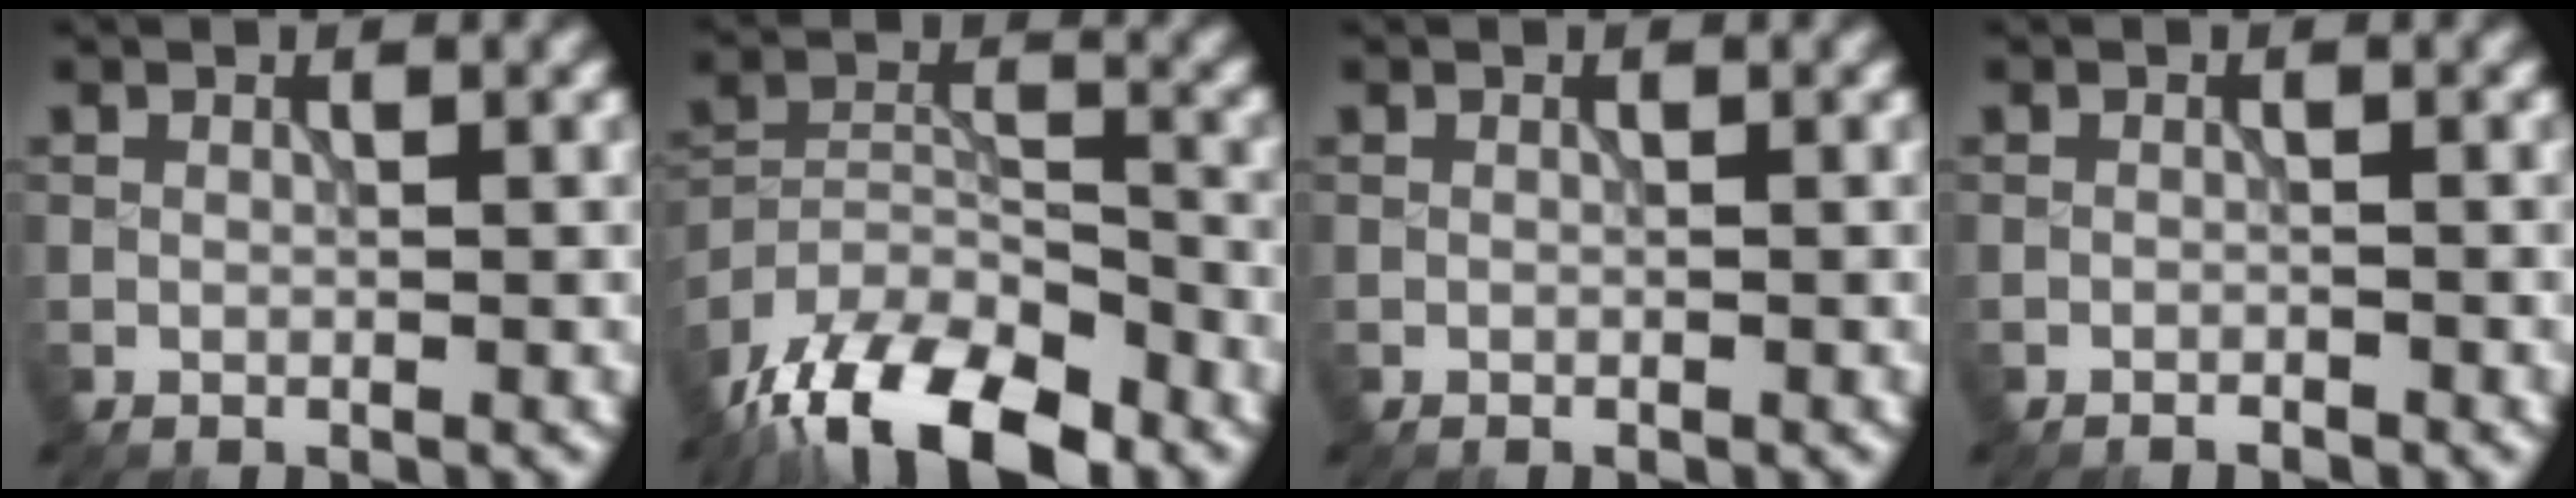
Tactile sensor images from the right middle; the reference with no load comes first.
{"total": 13.0, "force": [-9.6, 5.1, 7.1], "torque": [-0.143, -0.011, -0.168]}
{"total": 0.0}
{"total": 0.7, "force": [-0.7, 0.1, 0.2], "torque": [-0.001, 0.000, -0.014]}